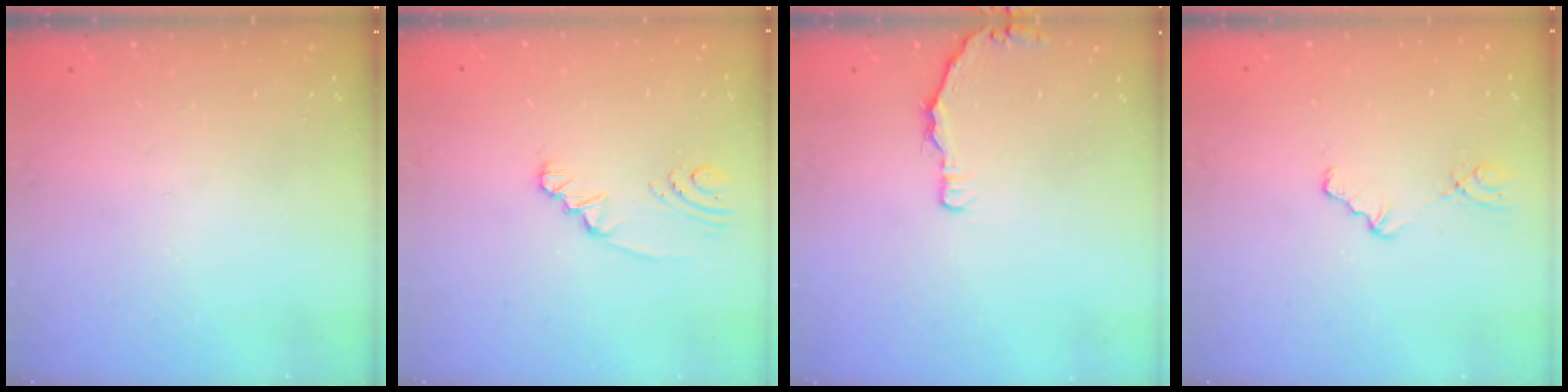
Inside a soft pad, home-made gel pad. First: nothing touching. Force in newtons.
{"total": 2.5, "press": 2.3, "slide": 0.8}
{"total": 3.7, "press": 3.7, "slide": 0.5}
{"total": 2.2, "press": 2.2, "slide": 0.2}